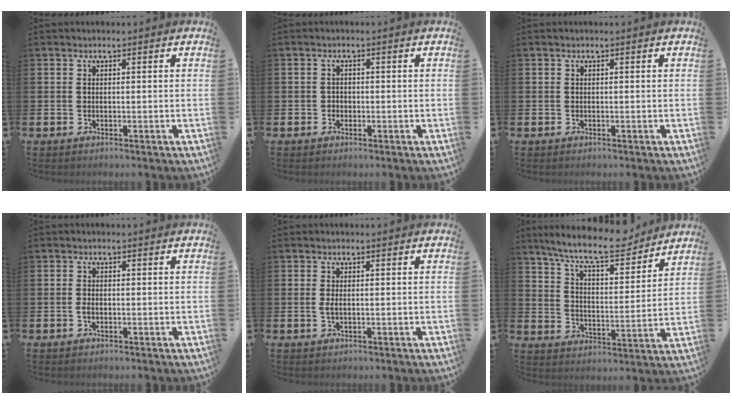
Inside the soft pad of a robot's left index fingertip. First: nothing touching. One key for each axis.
{"total": 1.1, "fx": -0.4, "fy": 0.9, "fz": 0.2, "tx": -0.005, "ty": 0.005, "tz": -0.011}
{"total": 0.0}
{"total": 1.1, "fx": -0.5, "fy": 0.6, "fz": 0.7, "tx": -0.022, "ty": 0.005, "tz": -0.008}
{"total": 1.2, "fx": -0.1, "fy": 0.5, "fz": 1.1, "tx": -0.021, "ty": 0.003, "tz": -0.003}
{"total": 10.3, "fx": 9.2, "fy": 1.8, "fz": 4.3, "tx": -0.104, "ty": -0.051, "tz": 0.160}